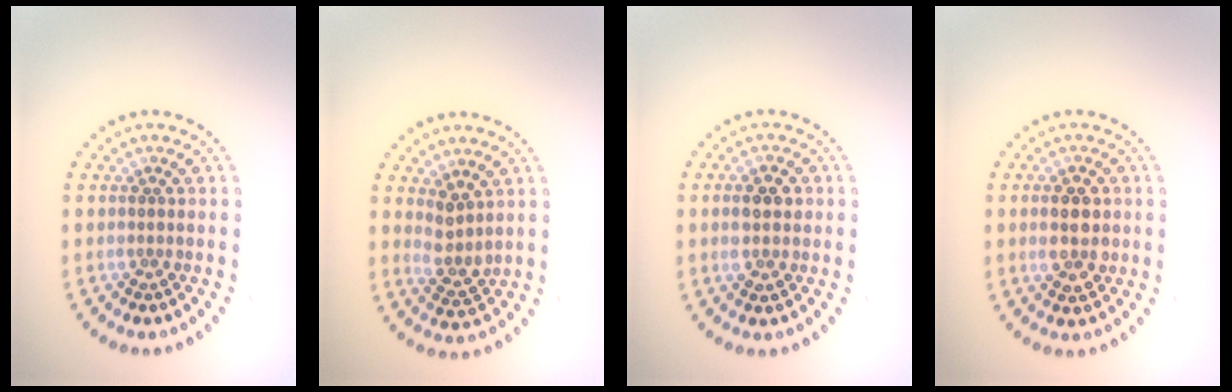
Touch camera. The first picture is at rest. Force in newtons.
{"total": 2.2, "press": 1.7, "slide": 1.4}
{"total": 3.3, "press": 3.3, "slide": 0.2}
{"total": 2.9, "press": 2.9, "slide": 0.1}